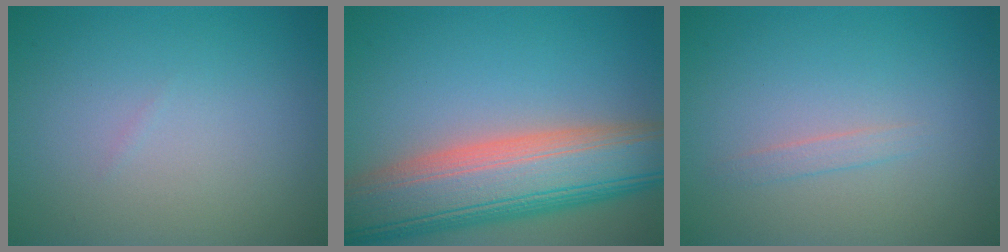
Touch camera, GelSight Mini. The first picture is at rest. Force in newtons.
{"total": 11.9, "press": 11.9, "slide": 0.9}
{"total": 0.9, "press": 0.9, "slide": 0.1}